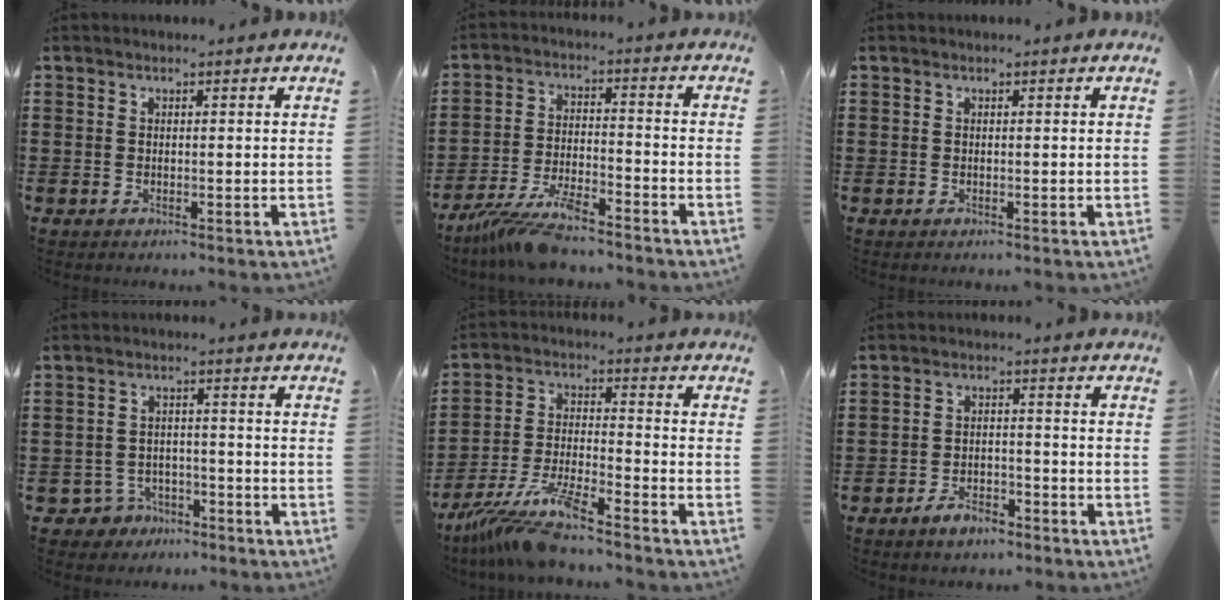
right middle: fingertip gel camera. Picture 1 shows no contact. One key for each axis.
{"total": 7.9, "fx": -6.8, "fy": 1.2, "fz": 3.8, "tx": -0.090, "ty": -0.005, "tz": -0.133}
{"total": 0.0}
{"total": 3.7, "fx": -3.1, "fy": 1.9, "fz": 0.5, "tx": -0.032, "ty": 0.001, "tz": -0.071}
{"total": 10.2, "fx": -8.8, "fy": 0.4, "fz": 5.2, "tx": -0.117, "ty": -0.005, "tz": -0.175}
{"total": 3.6, "fx": -3.1, "fy": 1.3, "fz": 1.2, "tx": -0.029, "ty": 0.008, "tz": -0.063}